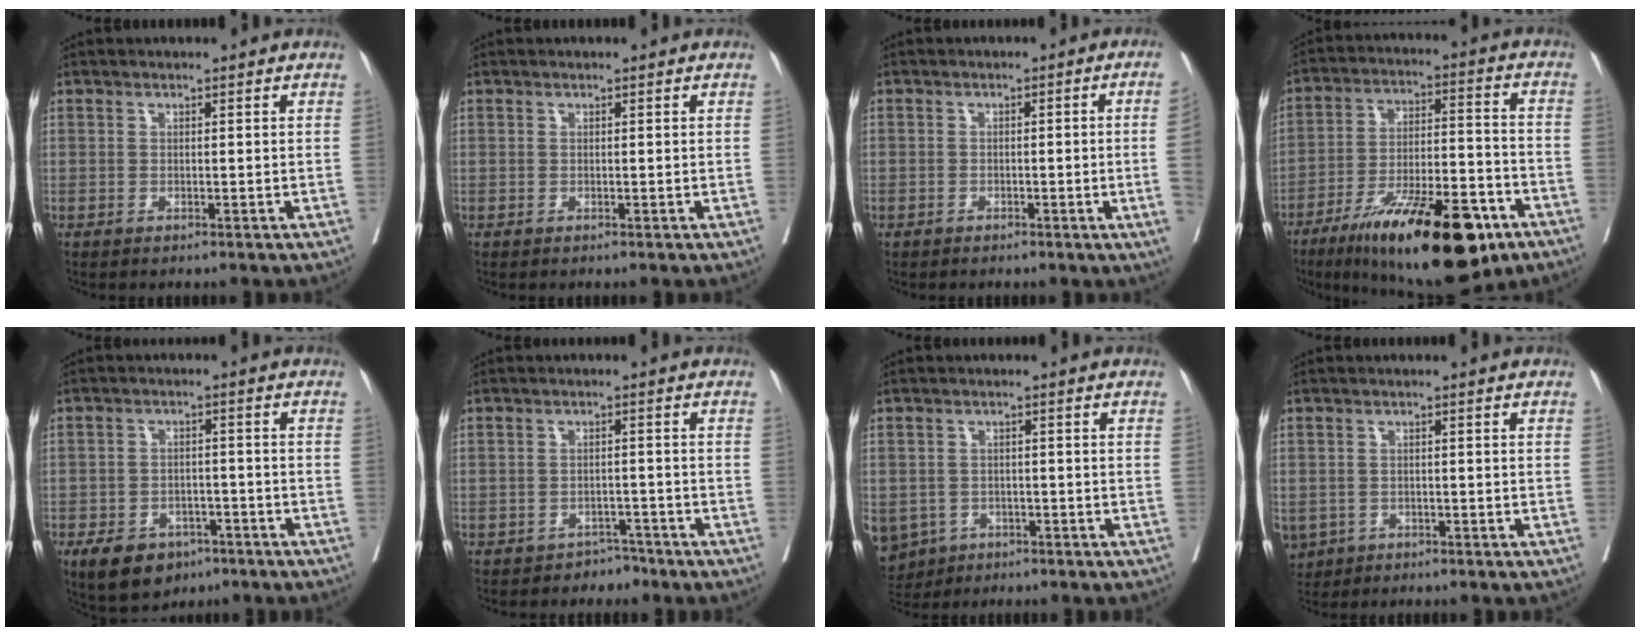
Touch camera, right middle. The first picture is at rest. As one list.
[{"total": 0.0}, {"total": 4.2, "force": [-0.8, -1.2, 4.0], "torque": [-0.048, 0.001, -0.012]}, {"total": 21.2, "force": [-12.9, 5.0, 16.0], "torque": [-0.222, -0.008, -0.206]}, {"total": 7.8, "force": [-4.9, 4.7, 3.8], "torque": [-0.063, 0.003, -0.071]}, {"total": 2.0, "force": [-1.7, 1.0, -0.4], "torque": [0.007, 0.005, -0.026]}, {"total": 9.8, "force": [-4.9, 7.9, 3.0], "torque": [-0.096, -0.006, -0.066]}, {"total": 4.8, "force": [-2.5, 3.8, 1.5], "torque": [-0.034, -0.002, -0.038]}]